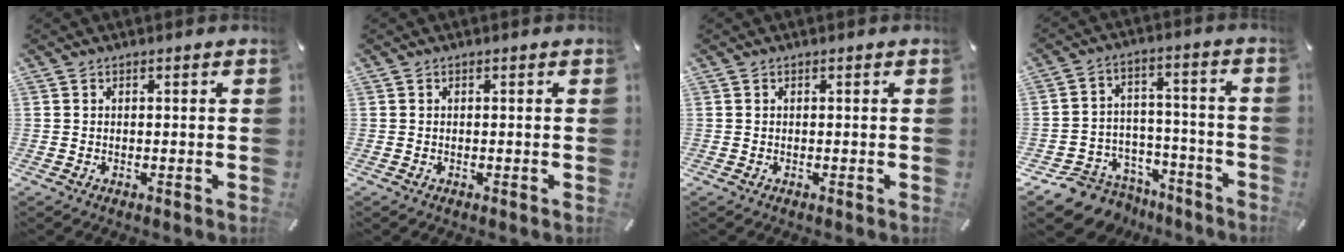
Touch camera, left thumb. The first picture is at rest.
{"total": 0.0}
{"total": 0.0}
{"total": 9.9, "force": [-7.0, 6.9, 1.5], "torque": [-0.014, 0.048, -0.116]}